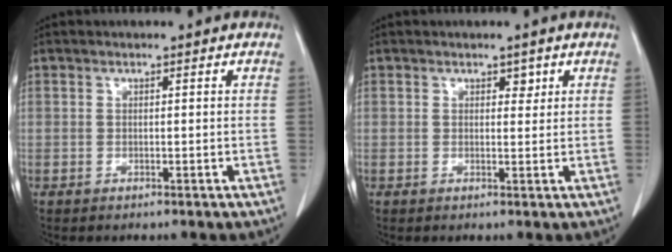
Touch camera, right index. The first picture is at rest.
{"total": 1.5, "force": [0.9, 0.9, 0.8], "torque": [-0.004, -0.004, 0.012]}